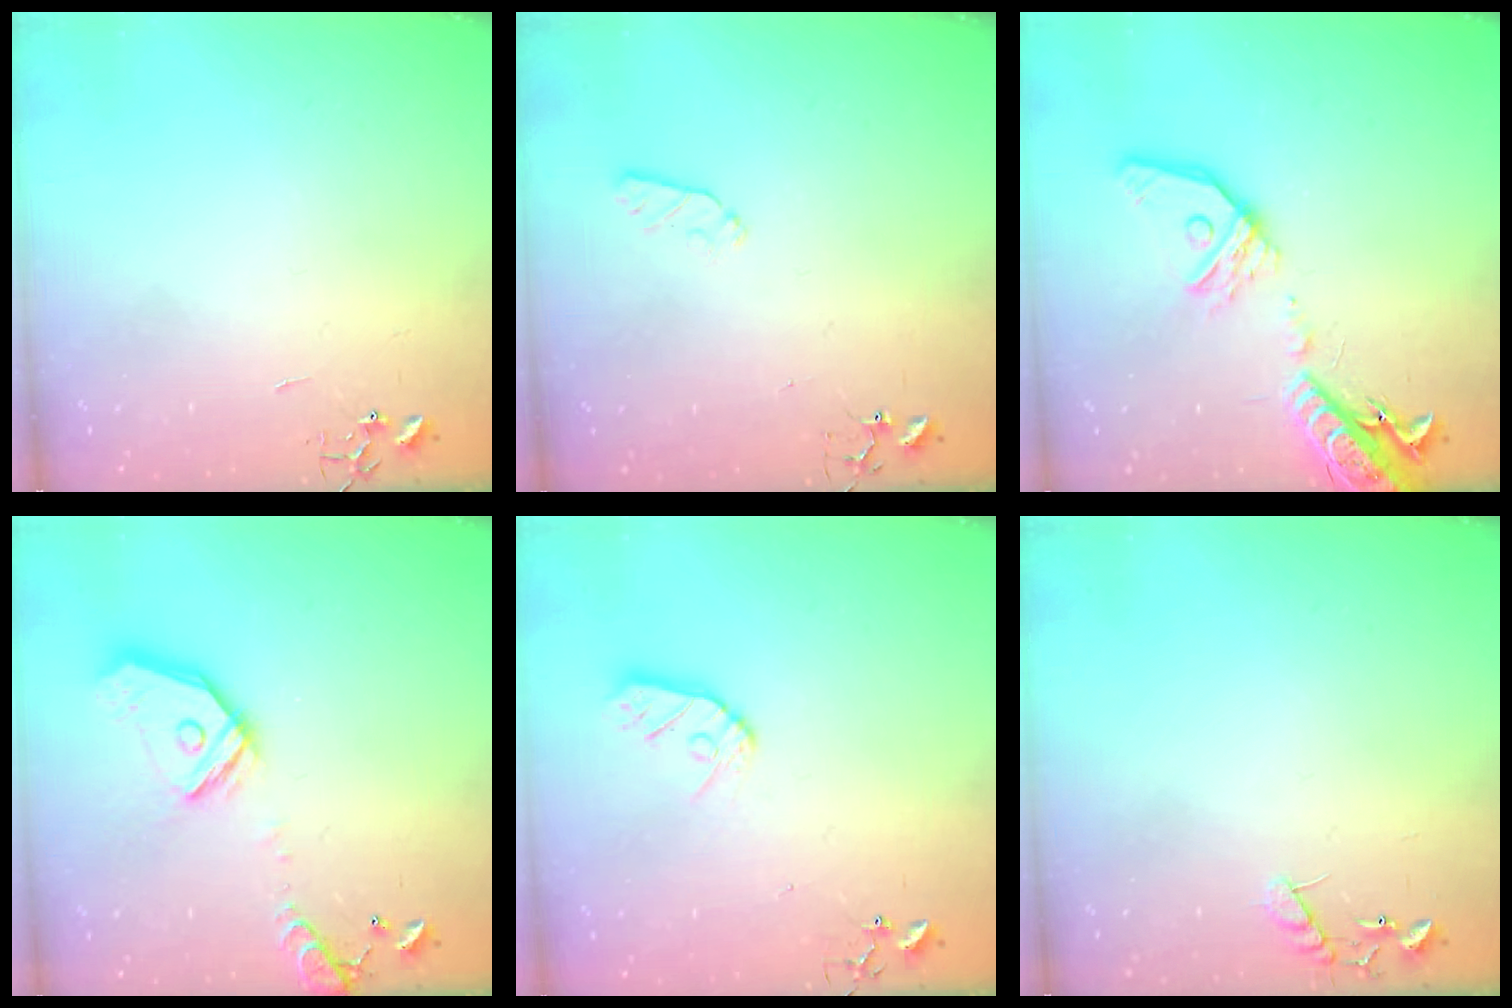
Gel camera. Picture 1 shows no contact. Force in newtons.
{"total": 5.0, "press": 4.9, "slide": 0.7}
{"total": 19.6, "press": 19.2, "slide": 4.0}
{"total": 16.6, "press": 16.4, "slide": 2.8}
{"total": 9.0, "press": 8.9, "slide": 0.8}
{"total": 8.8, "press": 8.8, "slide": 0.4}